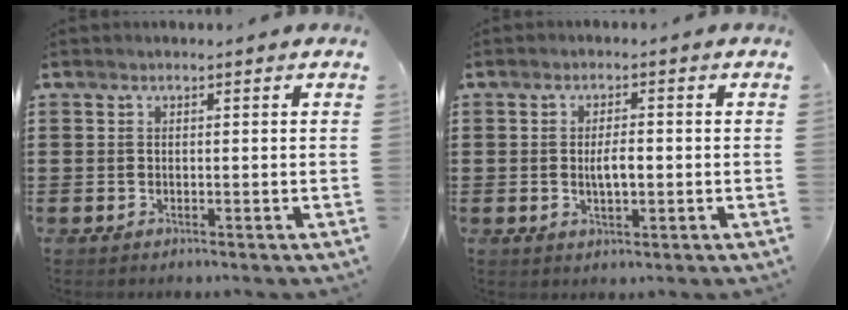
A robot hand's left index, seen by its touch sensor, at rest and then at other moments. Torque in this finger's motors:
{"motor_torque": [0.11, 0.02, 0.39, 0.04]}